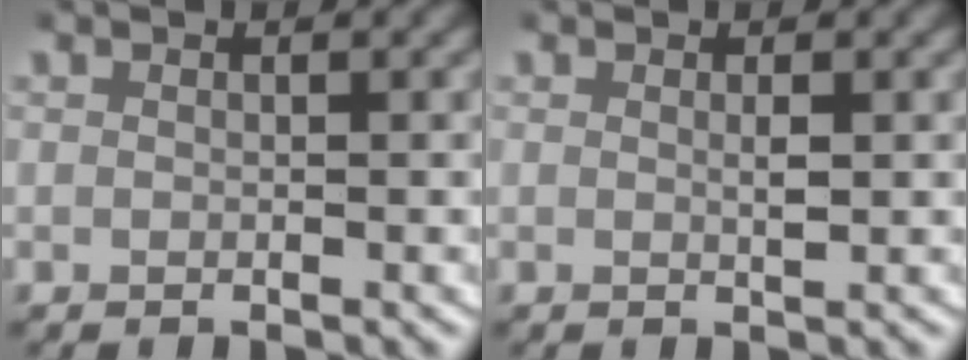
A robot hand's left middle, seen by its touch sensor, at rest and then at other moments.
{"total": 0.8, "force": [0.3, 0.1, 0.7], "torque": [-0.014, -0.006, 0.006]}